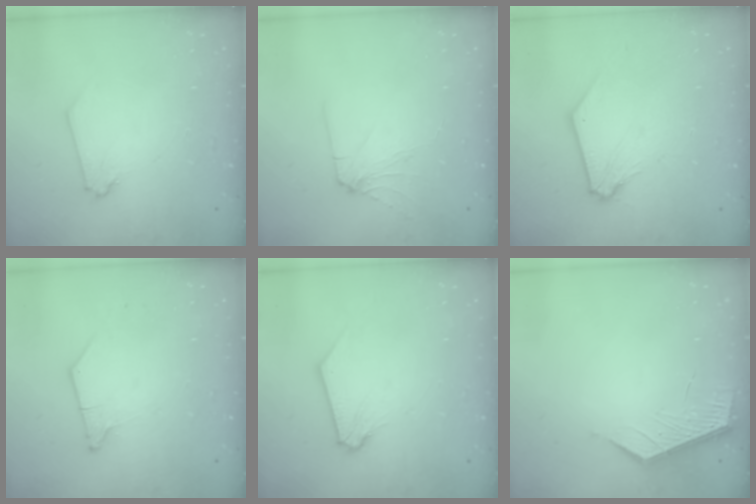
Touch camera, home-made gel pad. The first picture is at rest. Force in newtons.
{"total": 3.7, "press": 3.6, "slide": 0.8}
{"total": 5.7, "press": 5.7, "slide": 0.8}
{"total": 1.3, "press": 1.3, "slide": 0.2}
{"total": 0.7, "press": 0.7, "slide": 0.1}
{"total": 4.1, "press": 4.1, "slide": 0.1}